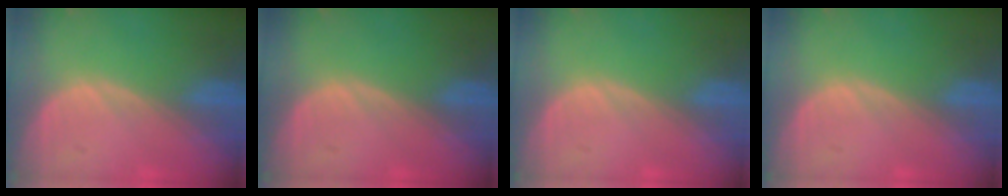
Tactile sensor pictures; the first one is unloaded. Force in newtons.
{"total": 0.0}
{"total": 0.0}
{"total": 0.0}